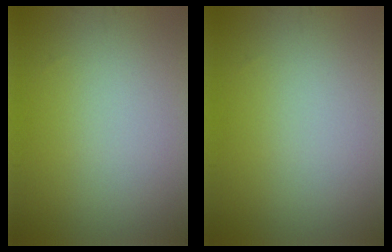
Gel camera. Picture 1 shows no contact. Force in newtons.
{"total": 0.0}